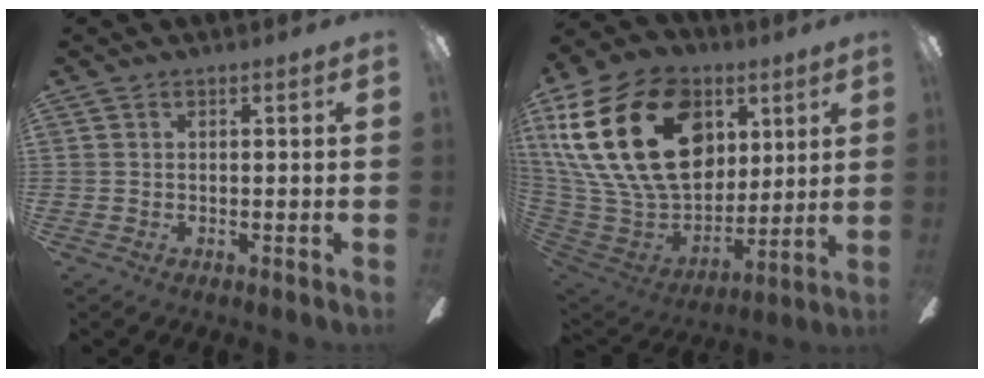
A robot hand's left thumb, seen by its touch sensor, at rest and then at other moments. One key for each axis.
{"total": 31.8, "fx": 9.6, "fy": 21.4, "fz": 21.5, "tx": -0.454, "ty": -0.023, "tz": 0.184}